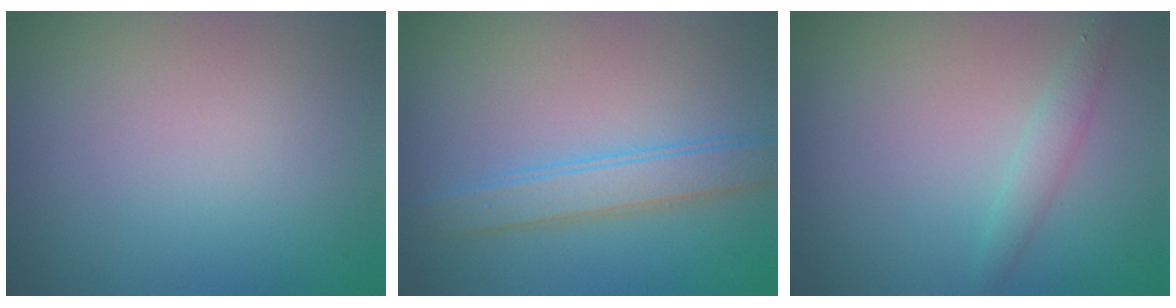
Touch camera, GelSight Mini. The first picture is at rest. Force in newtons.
{"total": 3.0, "press": 3.0, "slide": 0.0}
{"total": 1.5, "press": 1.5, "slide": 0.1}